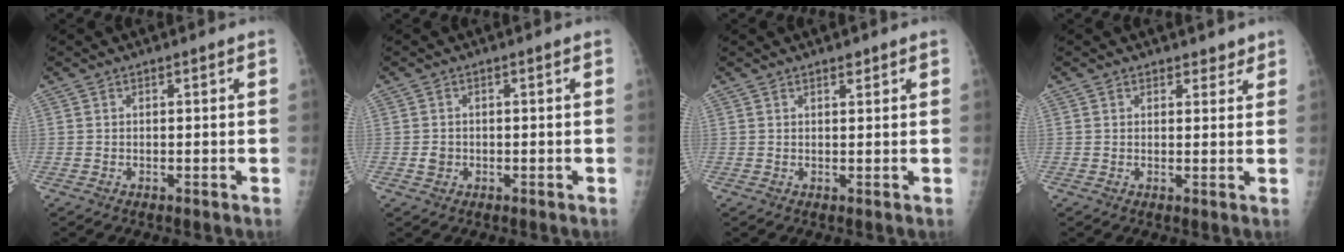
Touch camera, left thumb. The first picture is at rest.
{"total": 1.8, "force": [-0.4, 1.6, 0.7], "torque": [-0.003, 0.004, -0.004]}
{"total": 1.1, "force": [0.9, 0.5, 0.5], "torque": [-0.001, -0.006, 0.012]}
{"total": 2.3, "force": [1.8, 1.5, 0.2], "torque": [0.022, -0.009, 0.018]}